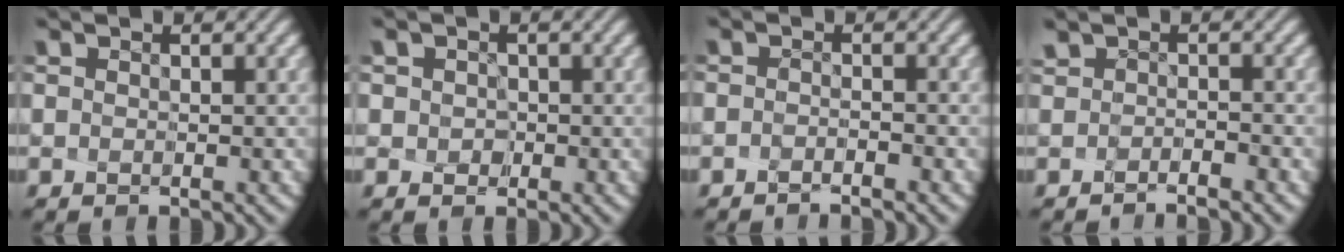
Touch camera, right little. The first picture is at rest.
{"total": 1.2, "force": [-0.4, 0.9, 0.5], "torque": [-0.009, -0.008, -0.005]}
{"total": 2.2, "force": [-1.7, -1.2, -0.5], "torque": [0.008, -0.018, -0.020]}
{"total": 2.0, "force": [-1.8, -0.8, -0.3], "torque": [0.005, -0.017, -0.022]}